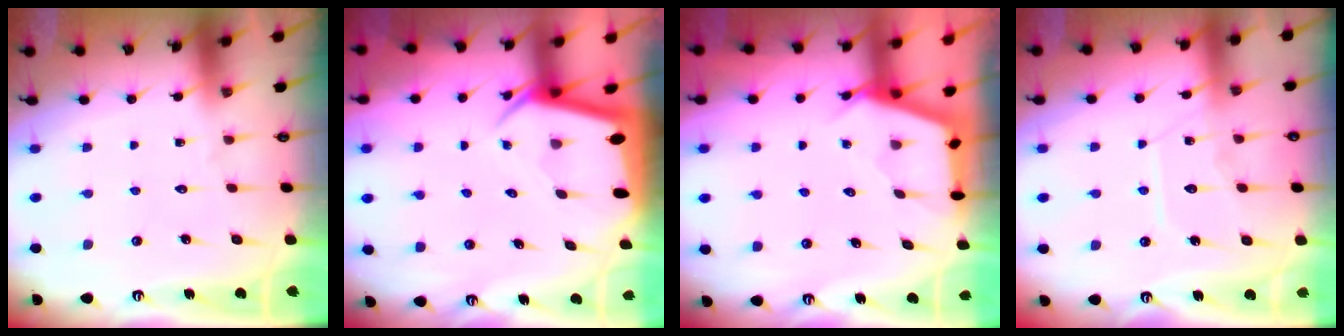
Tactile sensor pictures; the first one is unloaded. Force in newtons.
{"total": 4.0, "press": 4.0, "slide": 0.3}
{"total": 3.0, "press": 3.0, "slide": 0.4}
{"total": 8.2, "press": 8.1, "slide": 0.9}